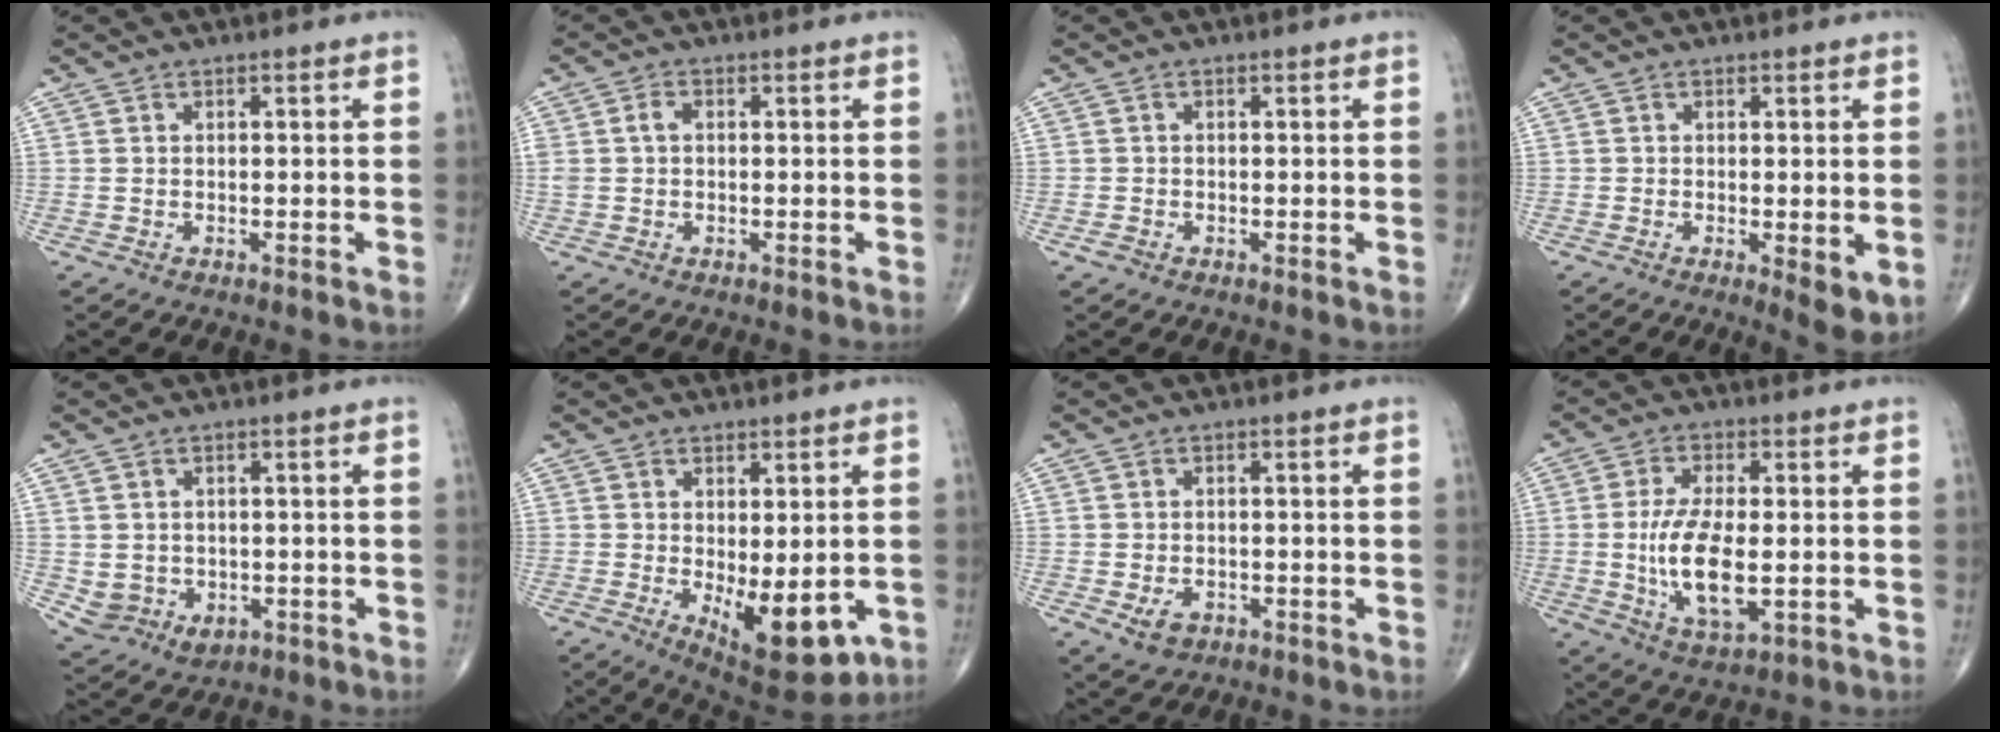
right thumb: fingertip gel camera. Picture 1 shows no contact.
{"total": 2.7, "force": [0.2, 1.9, 1.9], "torque": [-0.046, 0.013, 0.005]}
{"total": 1.0, "force": [-0.5, 0.8, 0.3], "torque": [-0.004, 0.001, -0.010]}
{"total": 5.0, "force": [-0.9, 1.7, 4.6], "torque": [-0.066, -0.017, -0.012]}
{"total": 7.0, "force": [-1.1, 6.2, 3.0], "torque": [-0.047, 0.005, 0.001]}
{"total": 12.4, "force": [-3.1, 5.5, 10.7], "torque": [-0.137, -0.017, -0.026]}
{"total": 4.0, "force": [-1.5, 2.9, 2.3], "torque": [-0.034, 0.001, -0.016]}
{"total": 11.8, "force": [-1.3, 5.0, 10.7], "torque": [-0.207, -0.011, -0.017]}